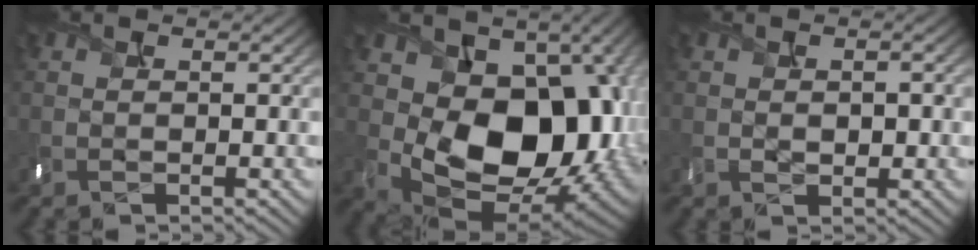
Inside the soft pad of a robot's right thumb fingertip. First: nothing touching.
{"total": 15.3, "force": [0.5, 10.8, 10.8], "torque": [-0.155, -0.050, 0.031]}
{"total": 2.8, "force": [0.1, 1.9, 2.1], "torque": [-0.035, 0.001, 0.014]}